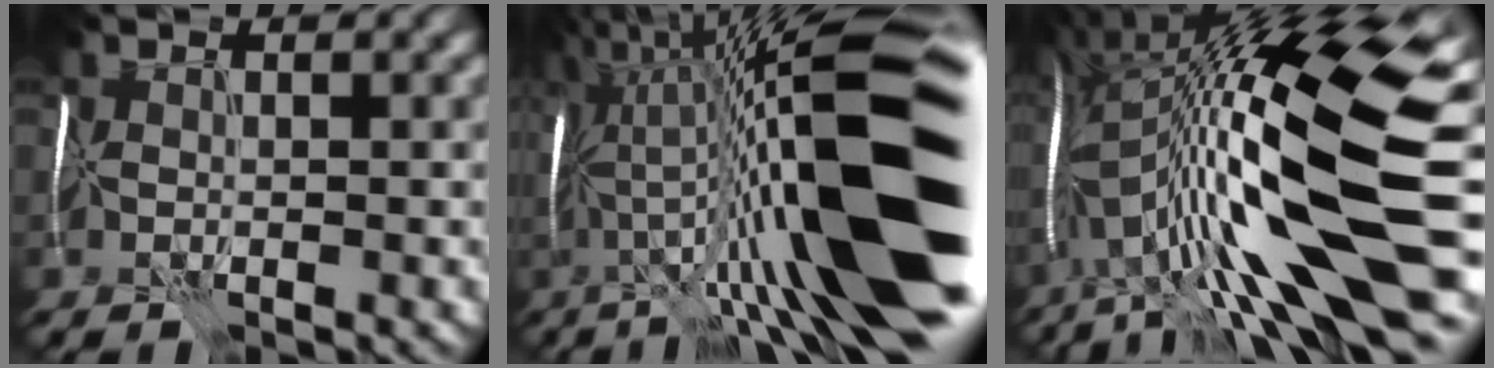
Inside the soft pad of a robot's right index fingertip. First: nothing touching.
{"total": 19.6, "force": [-1.2, 3.6, 19.2], "torque": [-0.294, 0.026, -0.019]}
{"total": 17.7, "force": [-0.7, 3.6, 17.3], "torque": [-0.311, 0.021, -0.009]}